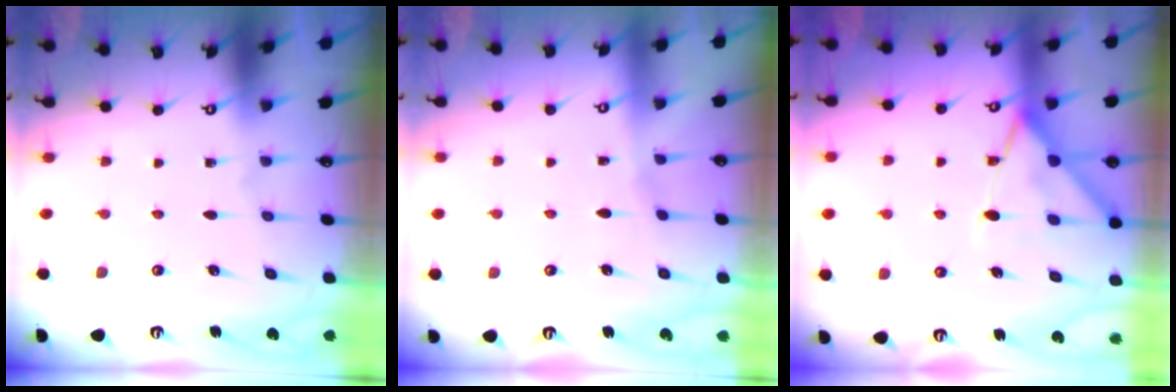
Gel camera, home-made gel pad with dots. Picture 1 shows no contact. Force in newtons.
{"total": 3.0, "press": 3.0, "slide": 0.5}
{"total": 13.9, "press": 13.9, "slide": 1.2}